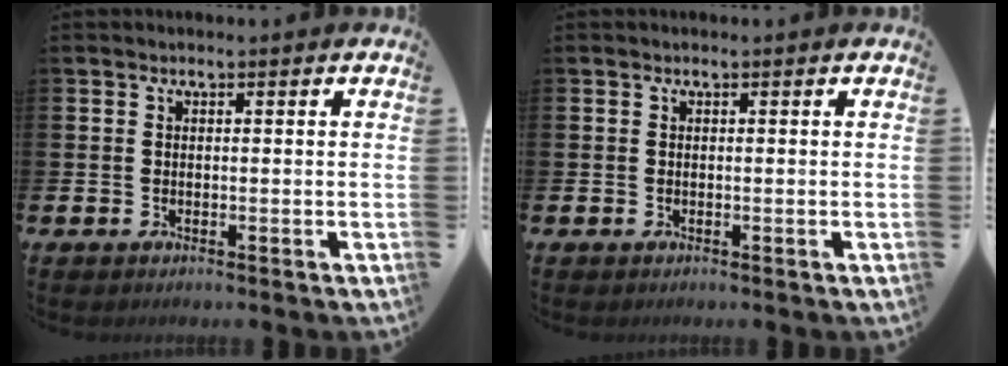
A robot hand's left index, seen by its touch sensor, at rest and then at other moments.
{"total": 0.0}